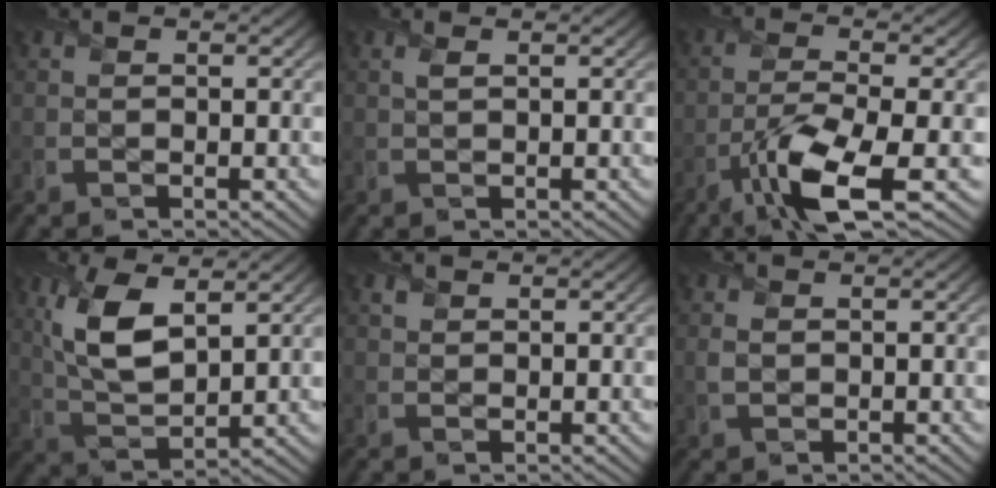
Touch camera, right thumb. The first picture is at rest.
{"total": 1.0, "force": [0.6, 0.2, 0.8], "torque": [-0.019, 0.002, 0.010]}
{"total": 9.0, "force": [-4.5, 2.1, 7.5], "torque": [-0.144, -0.006, -0.096]}
{"total": 9.2, "force": [3.5, 4.2, 7.4], "torque": [-0.168, 0.002, 0.067]}
{"total": 0.9, "force": [0.5, 0.7, -0.2], "torque": [0.002, -0.003, 0.012]}
{"total": 1.5, "force": [0.2, 1.0, 1.0], "torque": [-0.030, -0.001, 0.002]}